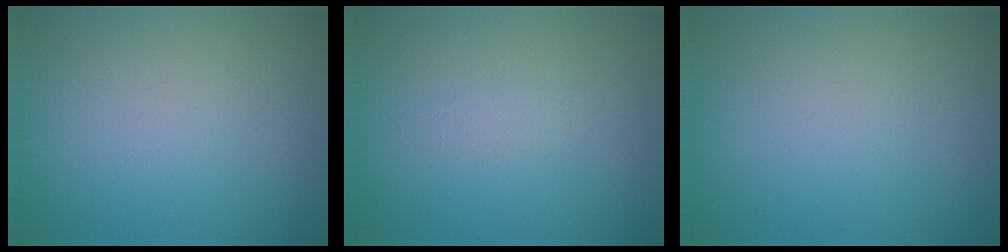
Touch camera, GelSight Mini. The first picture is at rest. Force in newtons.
{"total": 0.8, "press": 0.8, "slide": 0.0}
{"total": 0.0}